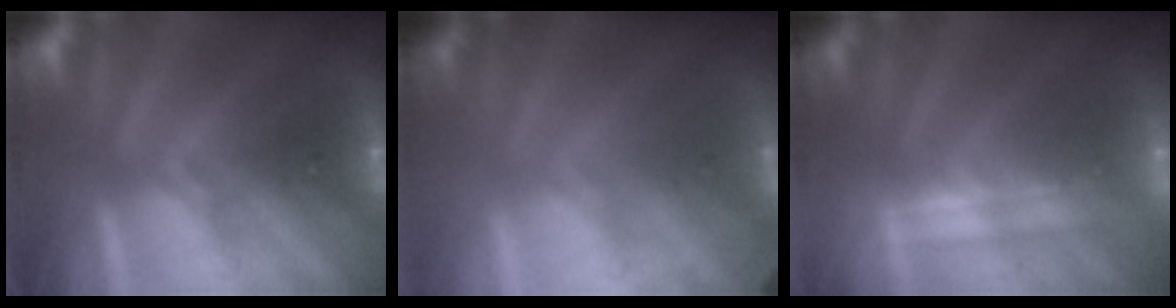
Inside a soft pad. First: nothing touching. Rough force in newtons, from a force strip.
{"total": 2.0}
{"total": 2.2}